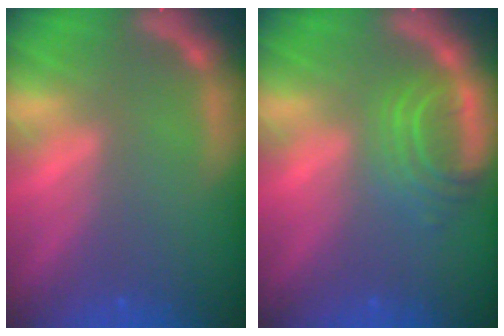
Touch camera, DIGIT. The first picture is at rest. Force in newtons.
{"total": 4.5}